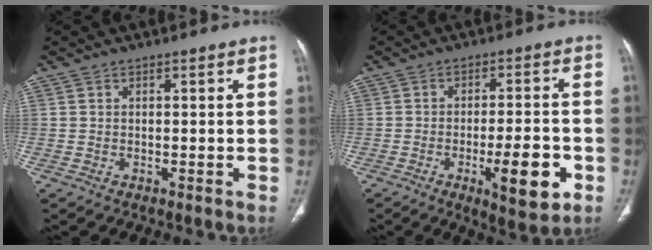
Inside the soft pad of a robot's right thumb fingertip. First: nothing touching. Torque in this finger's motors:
{"motor_torque": [1.45, 1.57, 0.66, -0.97, 0.23]}